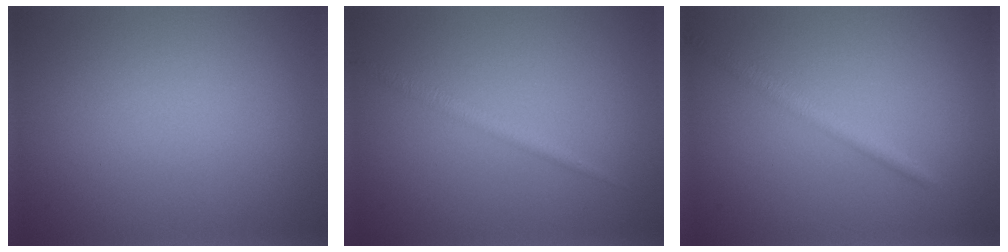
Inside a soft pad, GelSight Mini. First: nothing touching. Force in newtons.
{"total": 1.3, "press": 1.3, "slide": 0.1}
{"total": 1.8, "press": 1.8, "slide": 0.1}